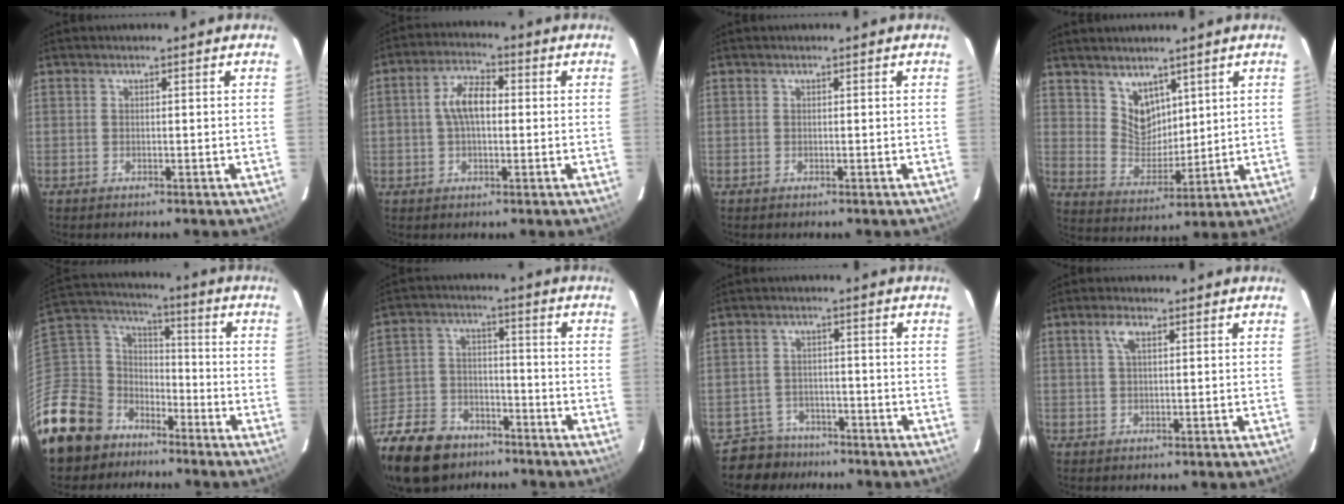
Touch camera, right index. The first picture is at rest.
{"total": 6.7, "force": [0.3, 3.7, 5.6], "torque": [-0.107, 0.018, 0.006]}
{"total": 0.0}
{"total": 7.3, "force": [5.0, 4.7, 2.5], "torque": [-0.038, 0.001, 0.107]}
{"total": 17.4, "force": [-12.1, 12.0, 3.4], "torque": [-0.123, 0.048, -0.214]}
{"total": 22.1, "force": [-15.2, 12.6, 9.8], "torque": [-0.256, -0.002, -0.250]}
{"total": 5.9, "force": [-4.7, 3.7, -0.3], "torque": [-0.010, 0.021, -0.077]}
{"total": 2.7, "force": [1.1, 1.1, 2.2], "torque": [-0.046, 0.006, 0.023]}